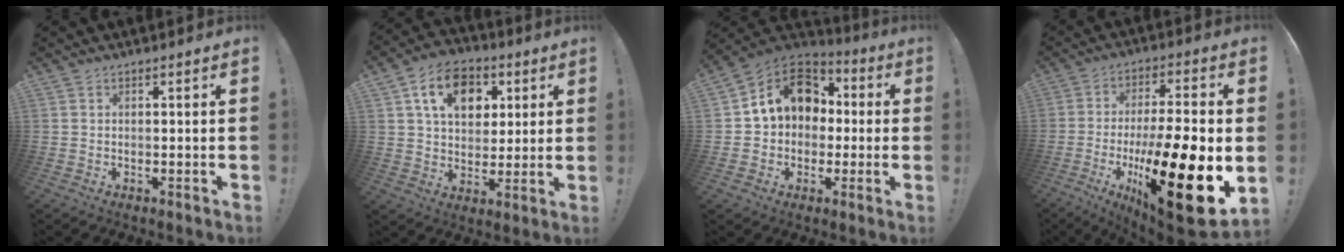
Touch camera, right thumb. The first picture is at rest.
{"total": 15.1, "force": [6.0, 10.7, 8.8], "torque": [-0.137, -0.009, 0.115]}
{"total": 15.0, "force": [3.2, 12.2, 8.2], "torque": [-0.113, 0.011, 0.066]}
{"total": 25.8, "force": [-6.6, 7.1, 23.9], "torque": [-0.382, 0.027, -0.096]}